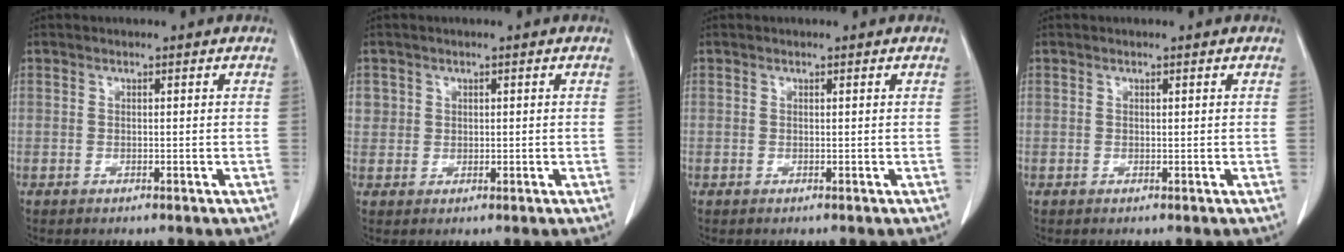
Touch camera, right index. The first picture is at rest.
{"total": 2.1, "force": [0.7, 1.9, 0.2], "torque": [0.011, 0.000, 0.009]}
{"total": 0.0}
{"total": 0.0}